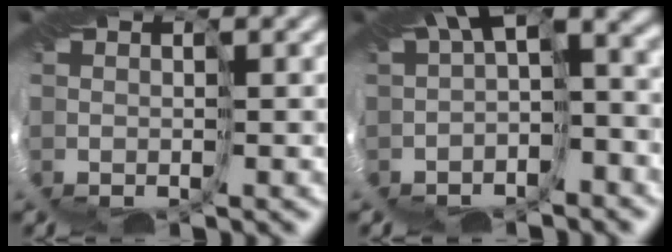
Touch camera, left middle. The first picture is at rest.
{"total": 8.4, "force": [0.6, 4.0, 7.4], "torque": [-0.109, 0.005, 0.005]}